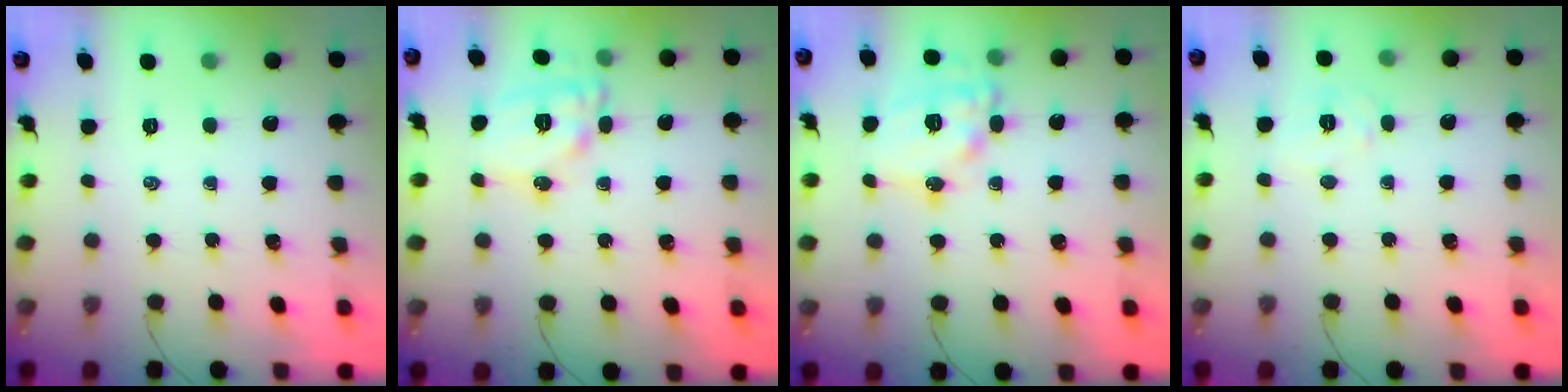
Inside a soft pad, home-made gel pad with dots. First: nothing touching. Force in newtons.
{"total": 11.8, "press": 11.8, "slide": 0.4}
{"total": 14.7, "press": 14.6, "slide": 1.8}
{"total": 6.2, "press": 6.1, "slide": 1.2}